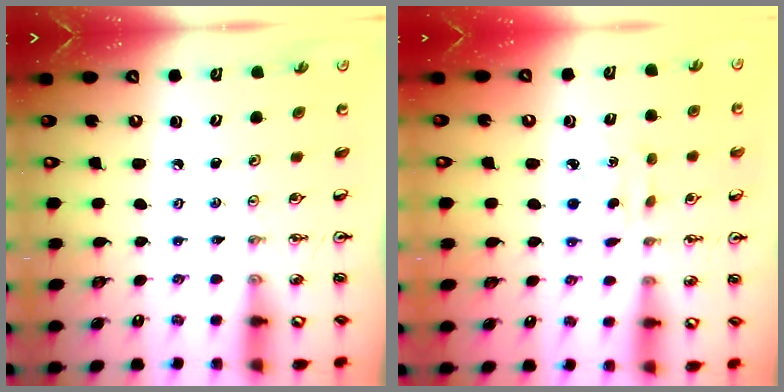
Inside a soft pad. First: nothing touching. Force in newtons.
{"total": 2.9, "press": 2.9, "slide": 0.6}